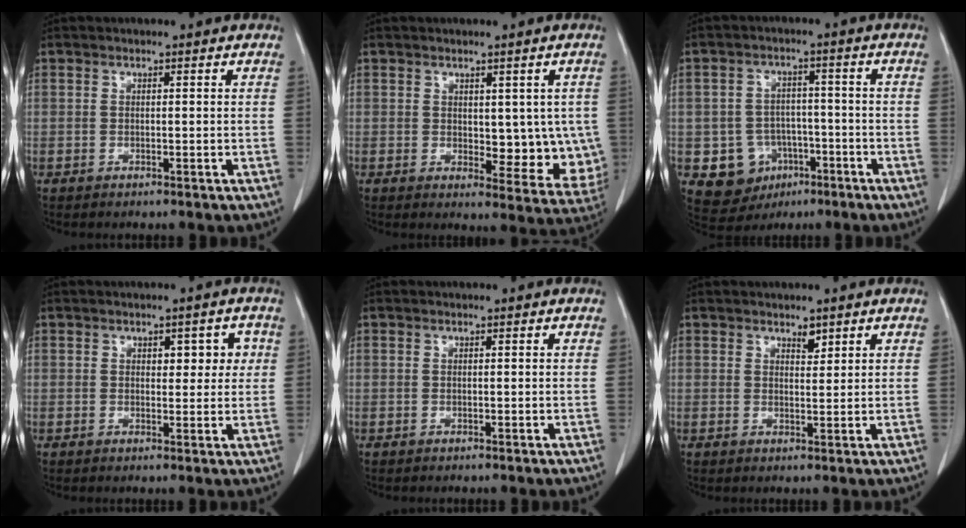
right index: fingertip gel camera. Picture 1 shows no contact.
{"total": 8.5, "force": [0.6, 4.4, 7.3], "torque": [-0.066, -0.010, 0.016]}
{"total": 8.1, "force": [-3.0, 7.3, 1.9], "torque": [-0.034, 0.015, -0.034]}
{"total": 3.8, "force": [1.2, 2.2, 2.9], "torque": [-0.026, 0.009, 0.017]}
{"total": 0.0}
{"total": 1.7, "force": [1.4, 0.7, 0.8], "torque": [-0.010, -0.005, 0.021]}